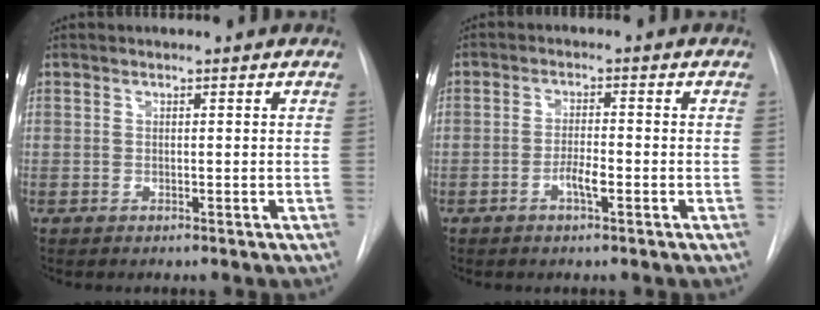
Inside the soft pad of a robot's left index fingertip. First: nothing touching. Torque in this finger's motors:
{"motor_torque": [0.54, 0.22, 0.08, 0.02]}